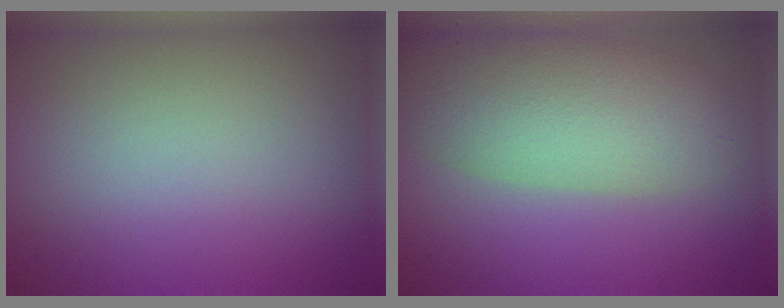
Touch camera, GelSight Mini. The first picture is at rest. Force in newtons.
{"total": 7.5, "press": 7.5, "slide": 0.4}